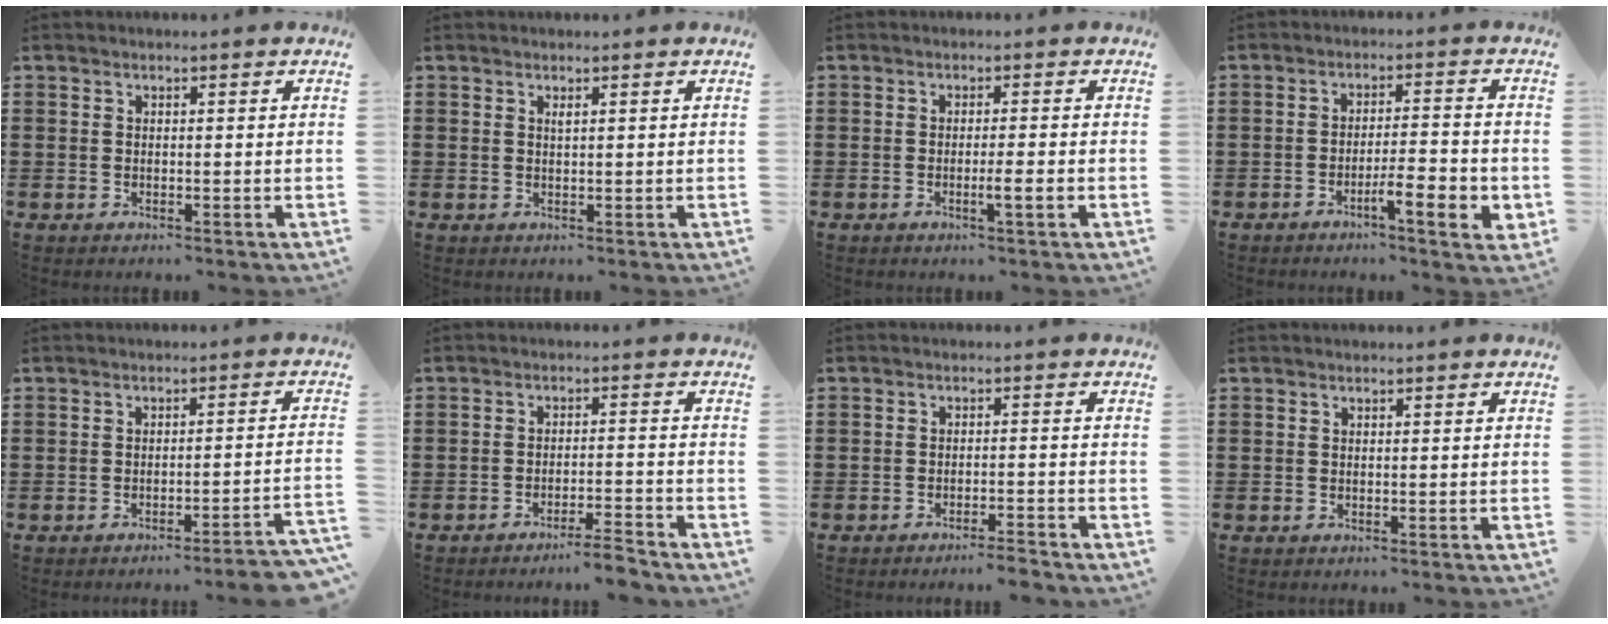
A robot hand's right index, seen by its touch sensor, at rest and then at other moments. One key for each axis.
{"total": 0.6, "fx": 0.3, "fy": 0.0, "fz": 0.5, "tx": -0.010, "ty": 0.000, "tz": 0.006}
{"total": 2.6, "fx": -1.0, "fy": -0.1, "fz": 2.4, "tx": -0.039, "ty": -0.005, "tz": -0.019}
{"total": 6.3, "fx": -3.0, "fy": 1.2, "fz": 5.4, "tx": -0.086, "ty": 0.000, "tz": -0.049}
{"total": 2.8, "fx": -2.5, "fy": -0.4, "fz": 1.1, "tx": -0.021, "ty": -0.006, "tz": -0.052}
{"total": 4.1, "fx": -3.8, "fy": -0.3, "fz": 1.4, "tx": -0.024, "ty": -0.005, "tz": -0.077}
{"total": 2.7, "fx": -2.6, "fy": -0.2, "fz": 0.7, "tx": -0.014, "ty": -0.001, "tz": -0.054}
{"total": 0.0}